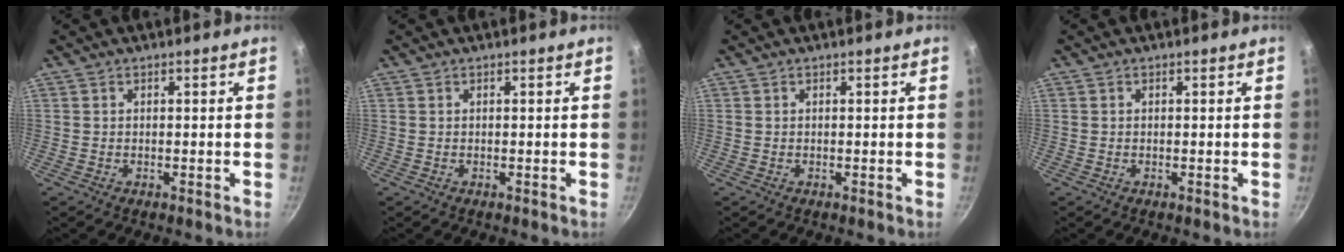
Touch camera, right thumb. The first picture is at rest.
{"total": 0.0}
{"total": 0.0}
{"total": 0.0}